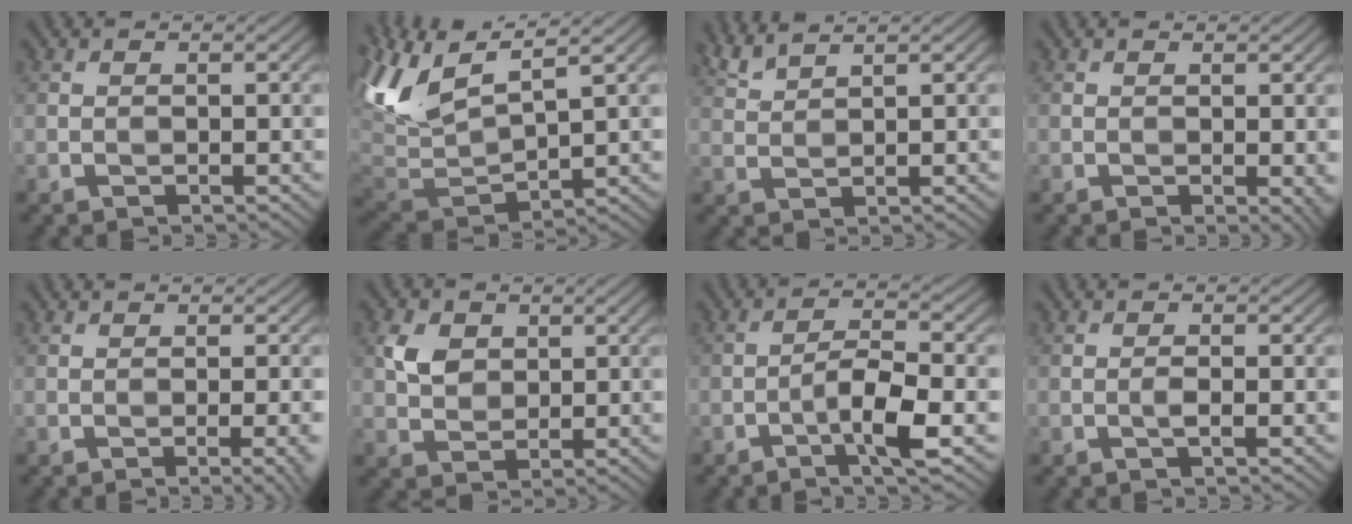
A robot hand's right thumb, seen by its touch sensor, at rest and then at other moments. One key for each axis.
{"total": 11.9, "fx": 6.5, "fy": 4.2, "fz": 9.0, "tx": -0.221, "ty": 0.018, "tz": 0.128}
{"total": 3.1, "fx": 2.7, "fy": 0.4, "fz": 1.5, "tx": -0.032, "ty": 0.010, "tz": 0.061}
{"total": 1.2, "fx": 0.0, "fy": 0.3, "fz": 1.1, "tx": -0.012, "ty": -0.006, "tz": 0.000}
{"total": 3.1, "fx": -0.7, "fy": 0.6, "fz": 3.0, "tx": -0.039, "ty": 0.005, "tz": -0.013}
{"total": 4.0, "fx": 1.4, "fy": 3.1, "fz": 2.1, "tx": -0.053, "ty": 0.003, "tz": 0.027}
{"total": 5.7, "fx": -2.7, "fy": 0.9, "fz": 4.9, "tx": -0.090, "ty": 0.011, "tz": -0.059}
{"total": 1.1, "fx": -0.5, "fy": 0.1, "fz": 1.0, "tx": -0.021, "ty": 0.001, "tz": -0.011}